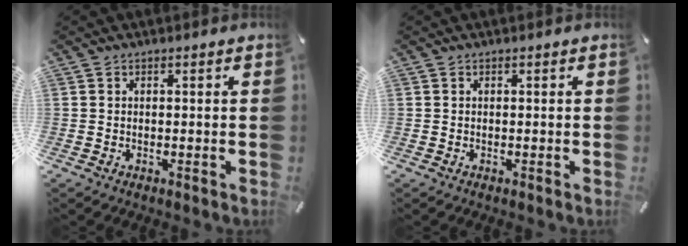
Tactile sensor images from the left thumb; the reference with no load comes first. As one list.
[{"total": 0.0}]